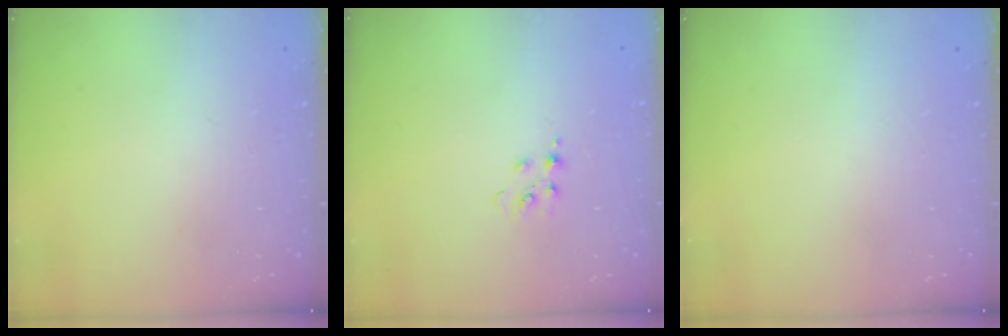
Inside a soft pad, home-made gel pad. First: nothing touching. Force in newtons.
{"total": 4.7, "press": 4.7, "slide": 0.5}
{"total": 0.0}